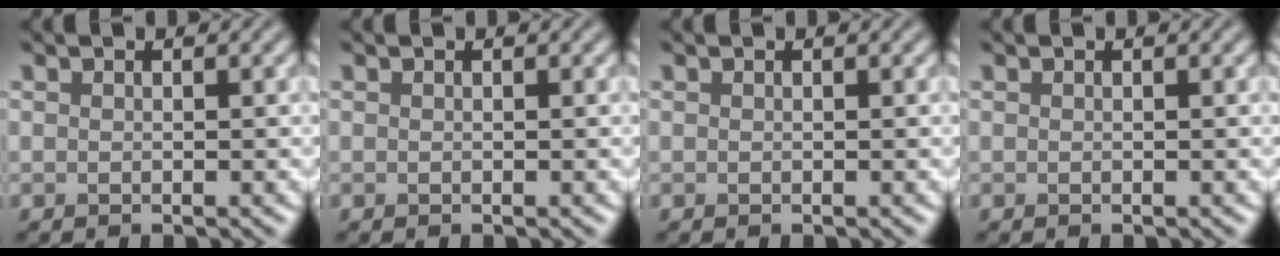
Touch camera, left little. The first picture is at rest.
{"total": 0.0}
{"total": 0.0}
{"total": 0.0}